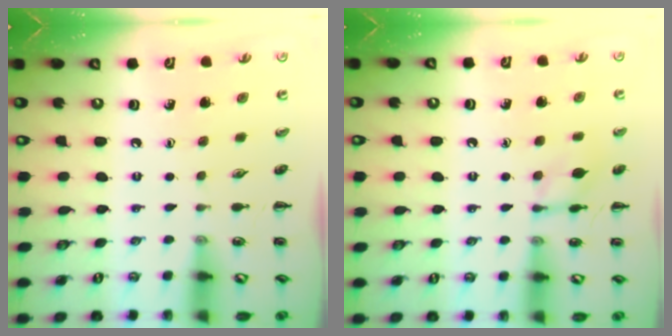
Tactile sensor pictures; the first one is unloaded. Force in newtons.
{"total": 7.4, "press": 7.4, "slide": 0.2}